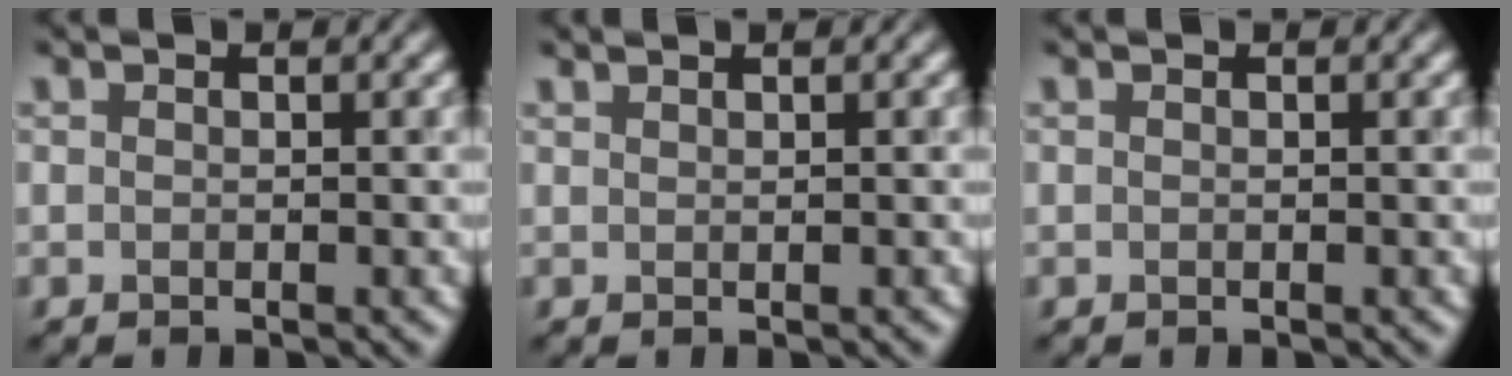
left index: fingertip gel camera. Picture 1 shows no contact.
{"total": 0.7, "force": [0.6, 0.1, 0.2], "torque": [-0.006, 0.001, 0.008]}
{"total": 0.0}